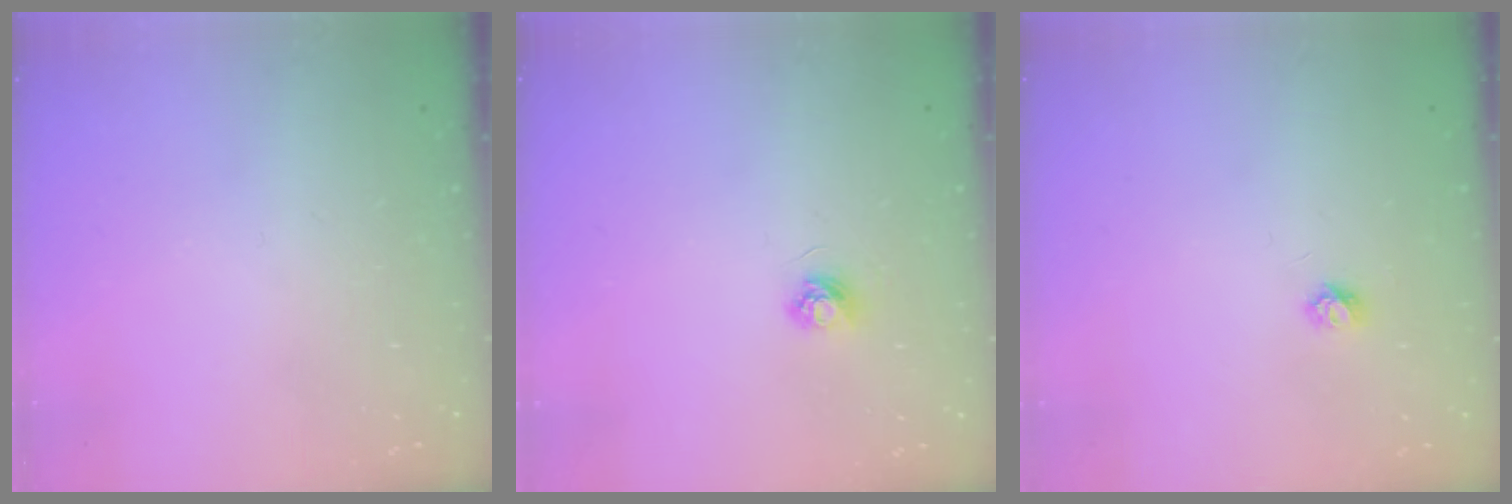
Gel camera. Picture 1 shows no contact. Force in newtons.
{"total": 3.6, "press": 3.6, "slide": 0.4}
{"total": 3.7, "press": 3.7, "slide": 0.4}